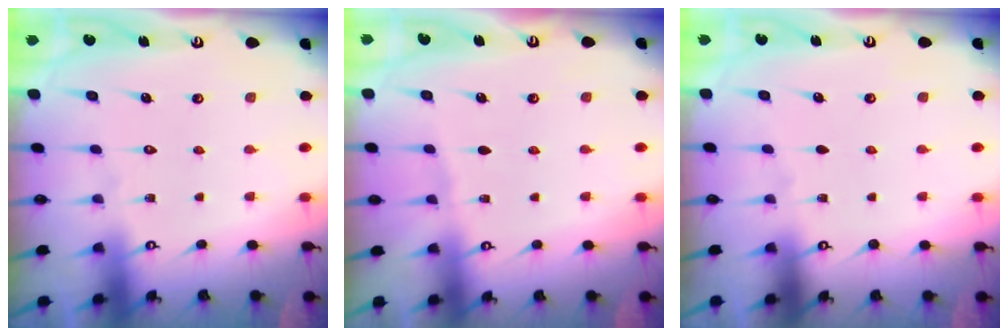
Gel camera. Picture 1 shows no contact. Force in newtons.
{"total": 1.8, "press": 1.8, "slide": 0.3}
{"total": 0.0}